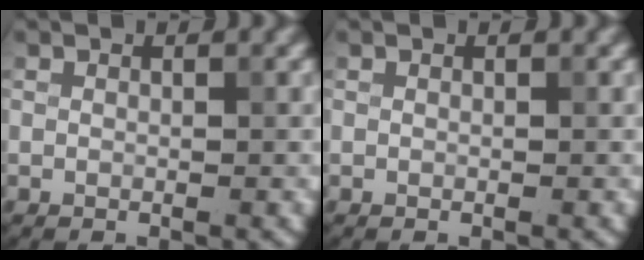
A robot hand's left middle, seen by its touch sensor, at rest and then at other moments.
{"total": 0.0}